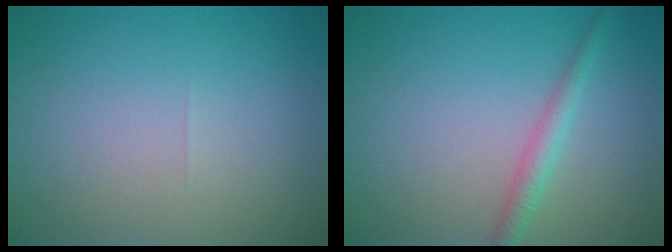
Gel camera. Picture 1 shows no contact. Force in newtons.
{"total": 2.0, "press": 2.0, "slide": 0.1}